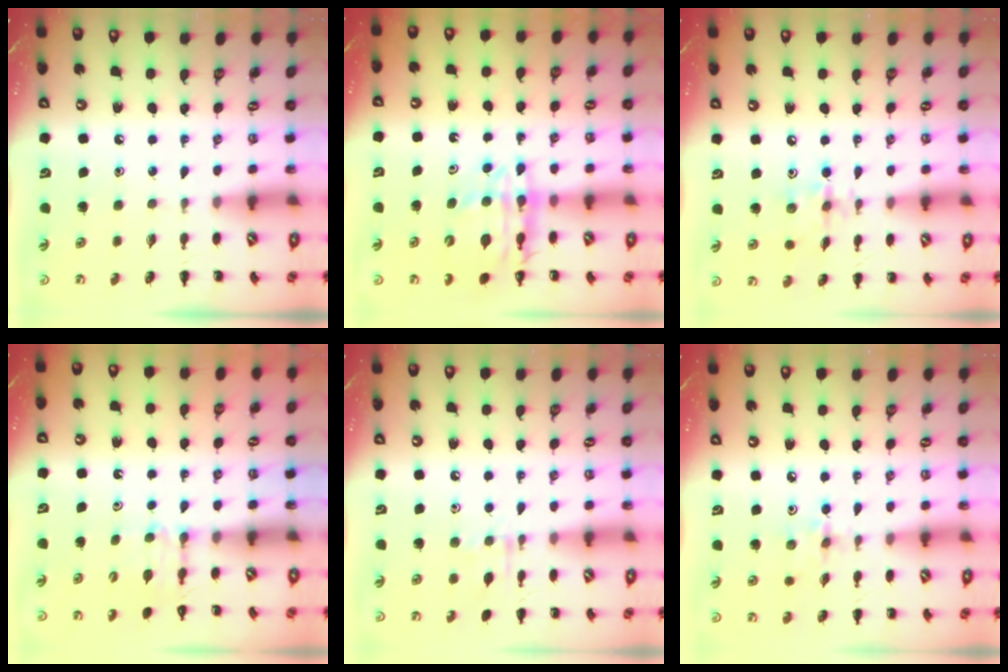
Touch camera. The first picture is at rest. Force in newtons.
{"total": 12.9, "press": 12.4, "slide": 3.7}
{"total": 5.9, "press": 5.9, "slide": 0.6}
{"total": 5.3, "press": 5.1, "slide": 1.5}
{"total": 6.5, "press": 6.5, "slide": 1.1}
{"total": 2.4, "press": 2.4, "slide": 0.5}